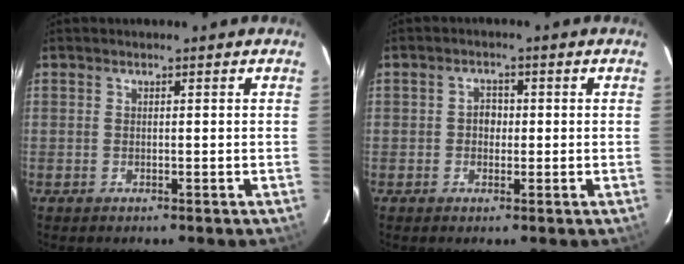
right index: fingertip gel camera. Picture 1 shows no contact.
{"total": 2.3, "force": [-0.3, 2.1, 0.9], "torque": [-0.015, 0.007, -0.006]}